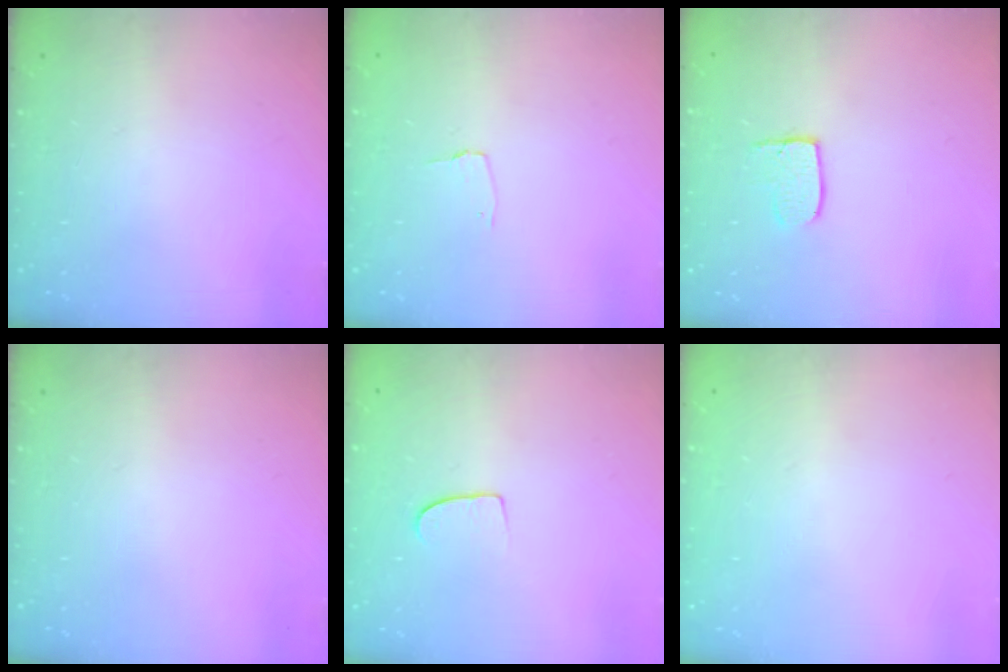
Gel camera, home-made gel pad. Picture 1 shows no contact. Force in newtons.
{"total": 2.7, "press": 2.7, "slide": 0.3}
{"total": 5.5, "press": 5.5, "slide": 0.3}
{"total": 0.0}
{"total": 6.8, "press": 6.8, "slide": 0.6}
{"total": 0.0}